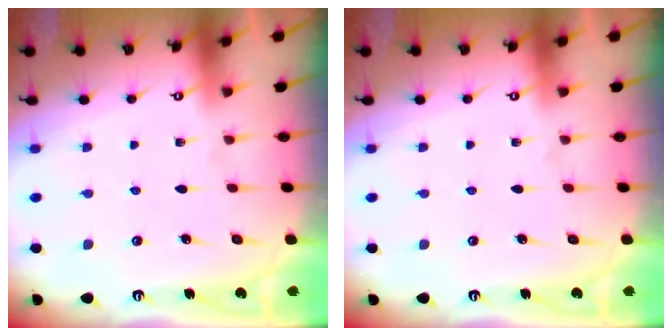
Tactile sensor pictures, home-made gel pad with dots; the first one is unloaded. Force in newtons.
{"total": 0.0}